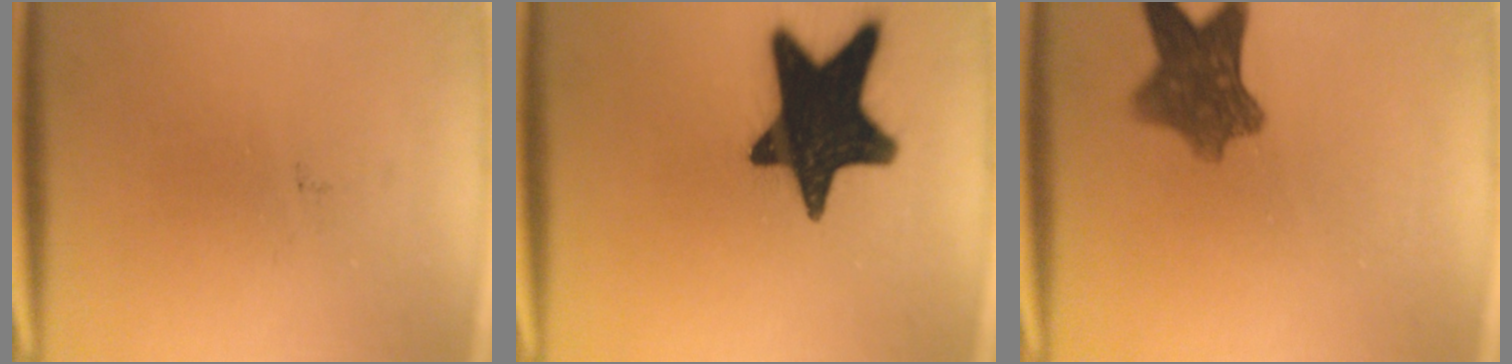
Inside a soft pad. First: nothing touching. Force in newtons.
{"total": 18.9}
{"total": 8.2}